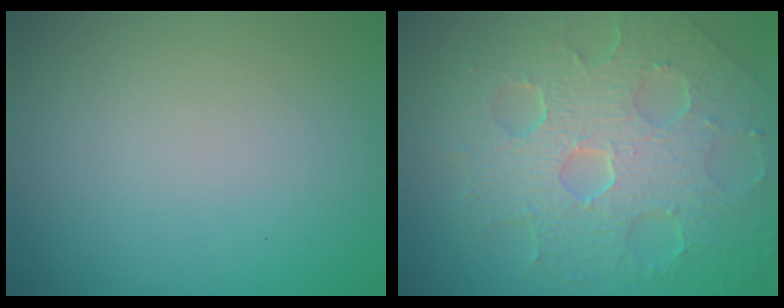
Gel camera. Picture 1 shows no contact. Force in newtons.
{"total": 8.7, "press": 5.9, "slide": 6.4}